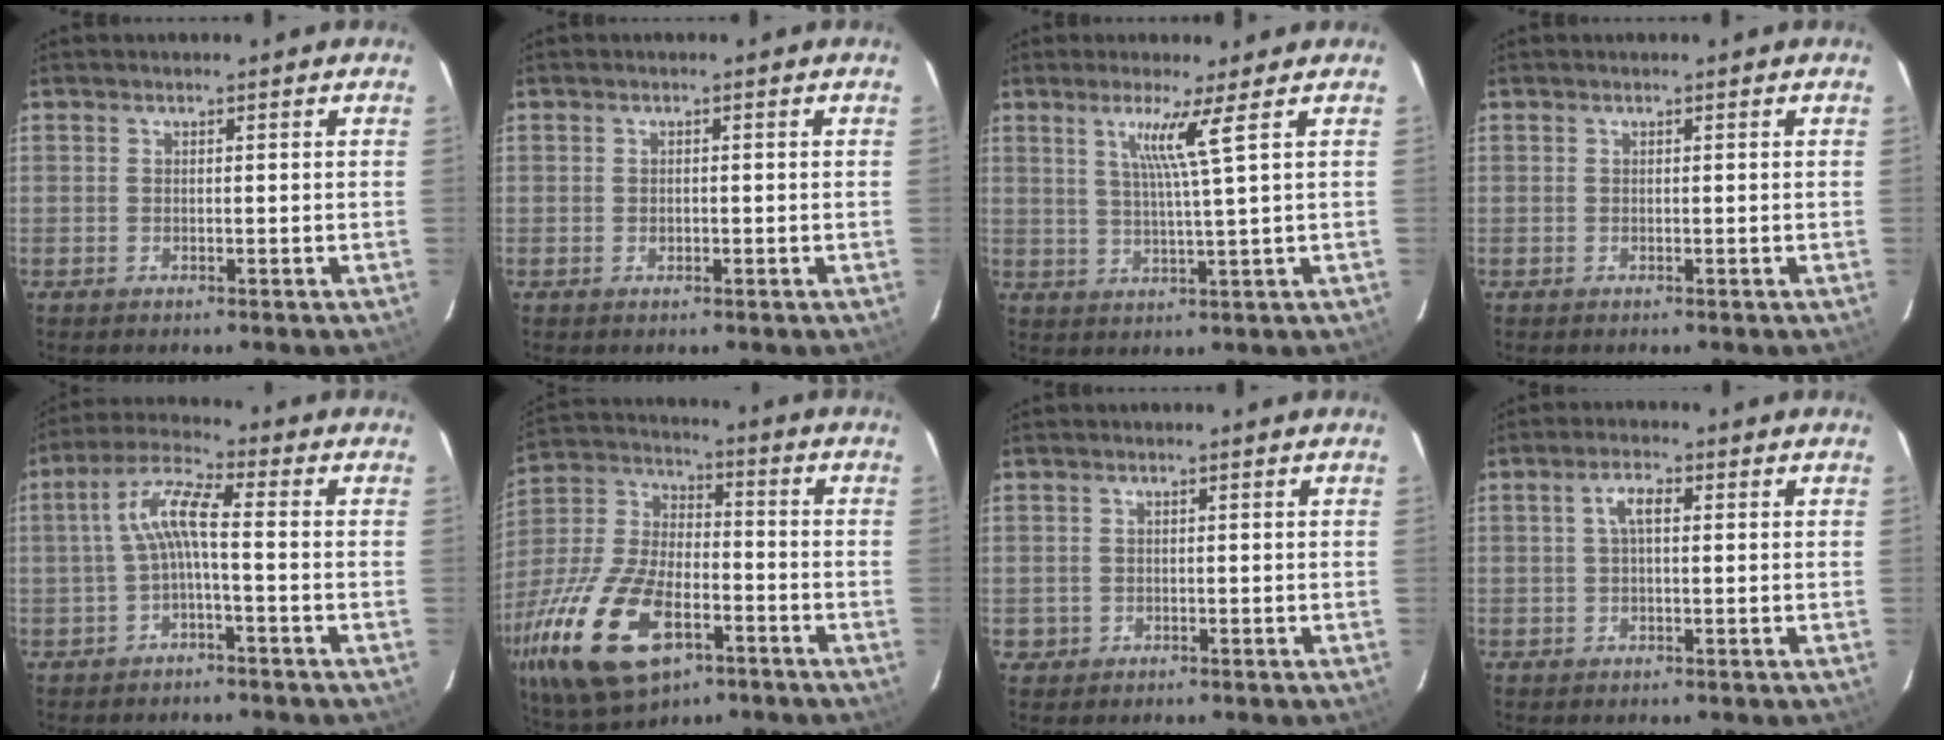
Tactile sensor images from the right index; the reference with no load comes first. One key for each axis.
{"total": 0.8, "fx": -0.3, "fy": 0.6, "fz": 0.4, "tx": -0.006, "ty": 0.001, "tz": -0.003}
{"total": 5.4, "fx": 2.6, "fy": -1.6, "fz": 4.4, "tx": -0.079, "ty": -0.010, "tz": 0.046}
{"total": 0.0}
{"total": 6.5, "fx": -1.2, "fy": 0.9, "fz": 6.4, "tx": -0.146, "ty": 0.019, "tz": -0.021}
{"total": 25.0, "fx": -11.6, "fy": 12.6, "fz": 18.2, "tx": -0.403, "ty": -0.036, "tz": -0.199}
{"total": 1.9, "fx": -0.2, "fy": 1.9, "fz": 0.1, "tx": 0.000, "ty": 0.006, "tz": 0.002}
{"total": 3.3, "fx": 0.7, "fy": 1.2, "fz": 3.0, "tx": -0.060, "ty": 0.011, "tz": 0.014}